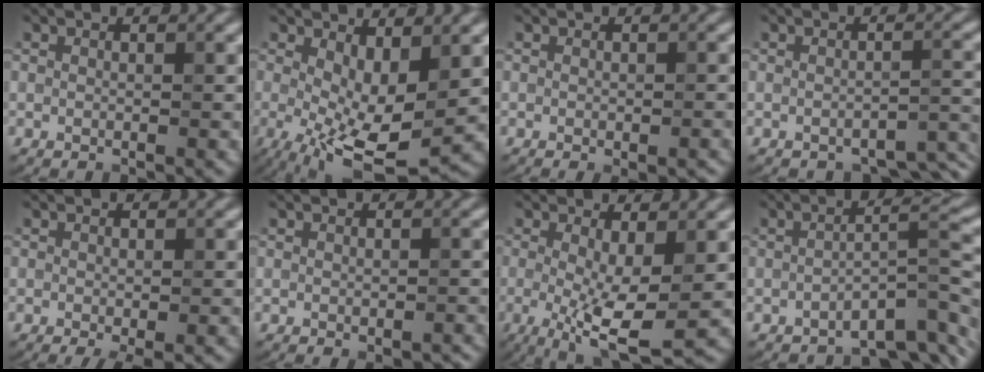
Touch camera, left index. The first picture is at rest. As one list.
[{"total": 7.9, "force": [-1.1, 3.5, 7.0], "torque": [-0.144, -0.014, -0.010]}, {"total": 1.3, "force": [-0.7, 0.2, 1.0], "torque": [-0.017, -0.004, -0.007]}, {"total": 3.0, "force": [-2.5, 0.9, 1.2], "torque": [-0.021, -0.001, -0.028]}, {"total": 1.5, "force": [-0.7, 0.2, 1.3], "torque": [-0.026, -0.008, -0.008]}, {"total": 1.0, "force": [-0.7, 0.2, 0.6], "torque": [-0.013, -0.004, -0.005]}, {"total": 6.1, "force": [-1.0, 1.6, 5.8], "torque": [-0.115, -0.019, -0.014]}, {"total": 6.3, "force": [-4.2, 1.2, 4.5], "torque": [-0.063, 0.011, -0.066]}]